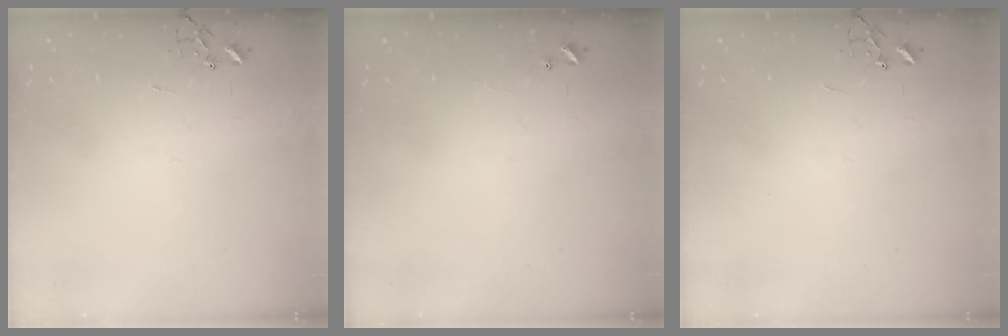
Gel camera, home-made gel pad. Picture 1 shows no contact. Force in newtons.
{"total": 5.0, "press": 5.0, "slide": 0.6}
{"total": 0.0}